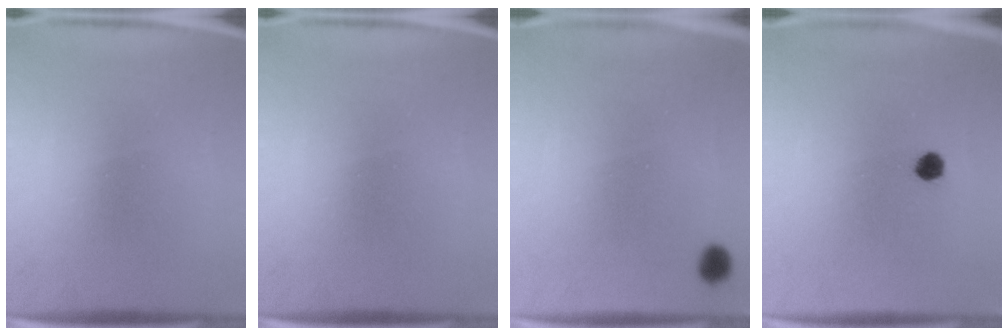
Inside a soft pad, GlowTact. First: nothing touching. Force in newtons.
{"total": 0.0}
{"total": 2.2}
{"total": 2.5}